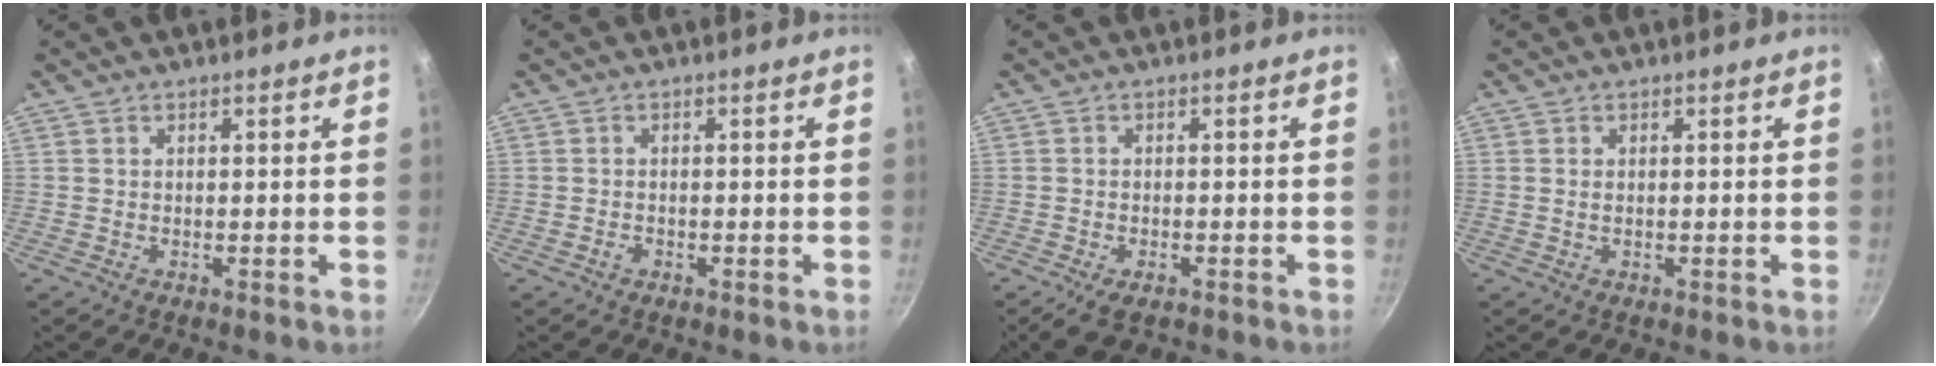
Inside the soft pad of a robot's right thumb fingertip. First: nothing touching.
{"total": 1.1, "force": [-0.7, 0.7, 0.5], "torque": [-0.014, 0.006, -0.012]}
{"total": 4.4, "force": [-2.5, 2.1, 2.9], "torque": [-0.055, 0.006, -0.040]}
{"total": 0.7, "force": [0.1, 0.4, 0.6], "torque": [-0.012, 0.001, 0.001]}